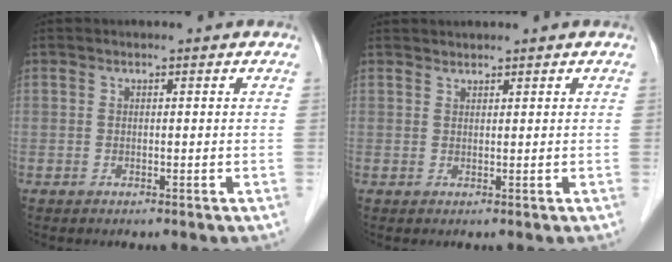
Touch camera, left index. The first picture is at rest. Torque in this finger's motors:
{"motor_torque": [-0.21, -0.17, -0.04, -0.01]}